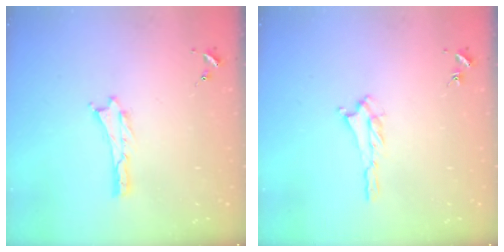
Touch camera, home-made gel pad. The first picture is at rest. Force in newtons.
{"total": 1.2, "press": 1.1, "slide": 0.5}